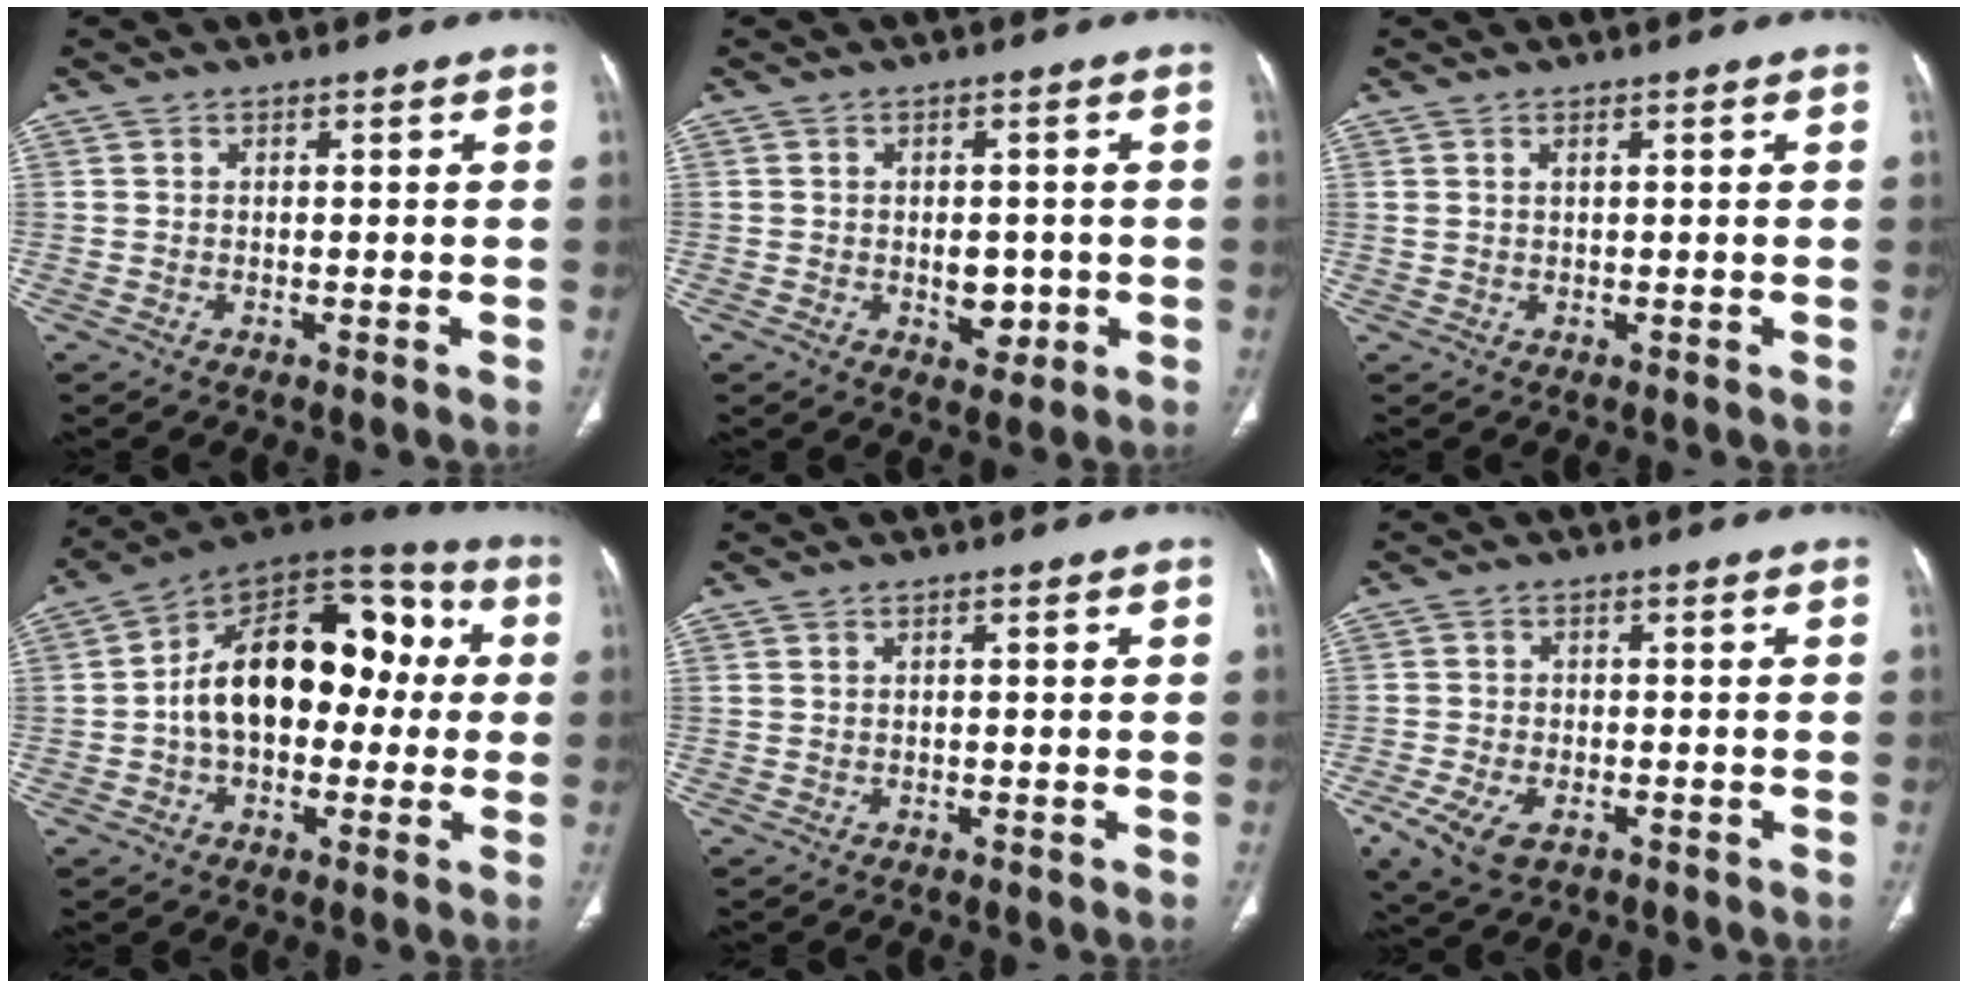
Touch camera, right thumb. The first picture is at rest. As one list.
[{"total": 4.5, "force": [-0.8, 3.1, 3.2], "torque": [-0.026, 0.000, -0.002]}, {"total": 0.6, "force": [0.4, 0.2, 0.5], "torque": [-0.011, 0.009, 0.011]}, {"total": 20.9, "force": [0.7, 13.2, 16.2], "torque": [-0.220, 0.052, 0.003]}, {"total": 0.0}, {"total": 7.8, "force": [-3.8, 4.3, 5.3], "torque": [-0.110, 0.002, -0.064]}]